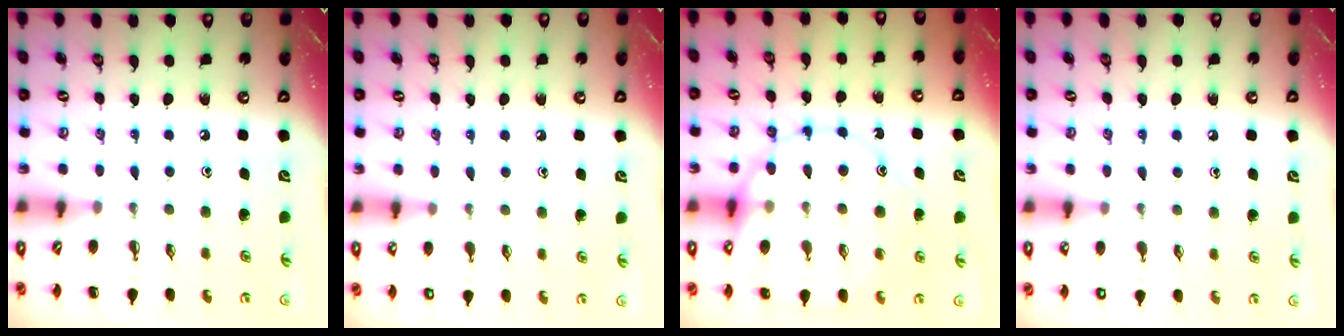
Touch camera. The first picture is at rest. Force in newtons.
{"total": 6.7, "press": 6.3, "slide": 2.3}
{"total": 17.7, "press": 17.6, "slide": 2.1}
{"total": 6.6, "press": 6.4, "slide": 1.6}